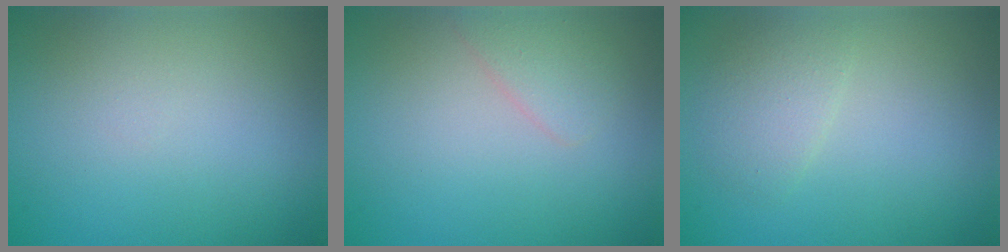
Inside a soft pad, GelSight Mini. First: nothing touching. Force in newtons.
{"total": 1.6, "press": 1.6, "slide": 0.0}
{"total": 2.0, "press": 2.0, "slide": 0.1}